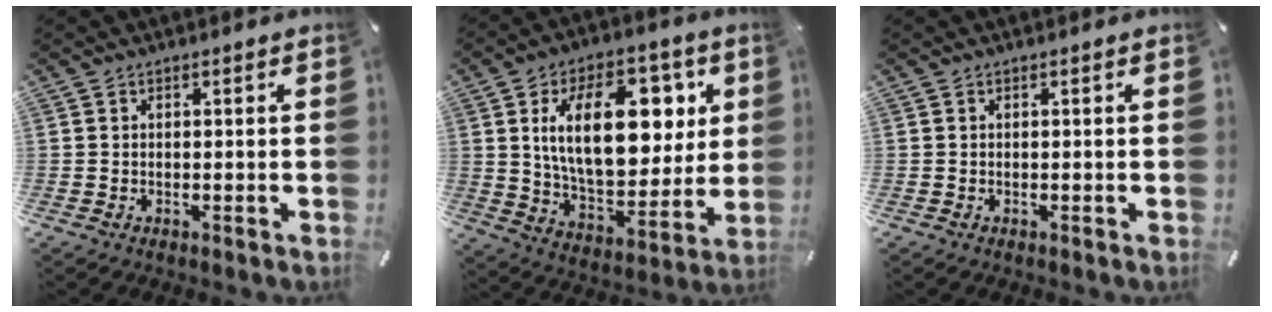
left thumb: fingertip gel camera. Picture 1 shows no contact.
{"total": 22.0, "force": [6.6, 12.7, 16.7], "torque": [-0.267, -0.005, 0.111]}
{"total": 0.0}